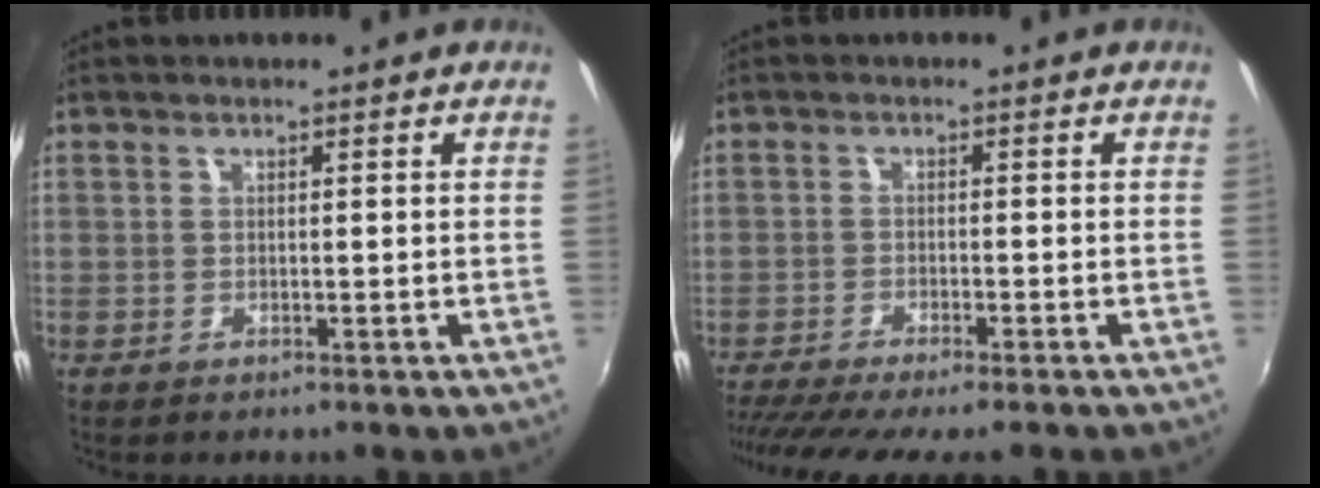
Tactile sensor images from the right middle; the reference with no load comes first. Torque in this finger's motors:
{"motor_torque": [1.09, -1.05, 0.42, 0.11]}